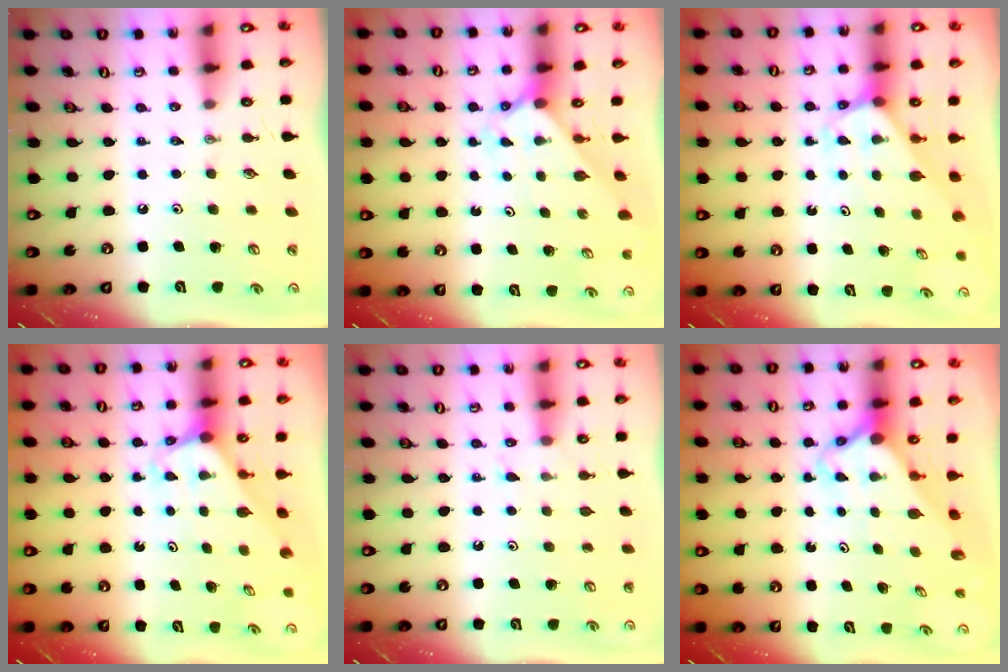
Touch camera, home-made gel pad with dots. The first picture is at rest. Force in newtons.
{"total": 2.0, "press": 2.0, "slide": 0.2}
{"total": 2.4, "press": 2.4, "slide": 0.2}
{"total": 1.9, "press": 1.9, "slide": 0.1}
{"total": 4.9, "press": 4.8, "slide": 0.6}
{"total": 3.6, "press": 3.6, "slide": 0.3}